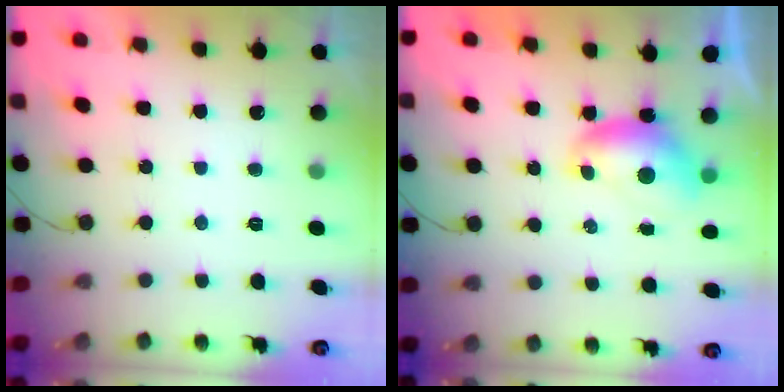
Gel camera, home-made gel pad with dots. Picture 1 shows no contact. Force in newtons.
{"total": 7.3, "press": 7.2, "slide": 1.0}